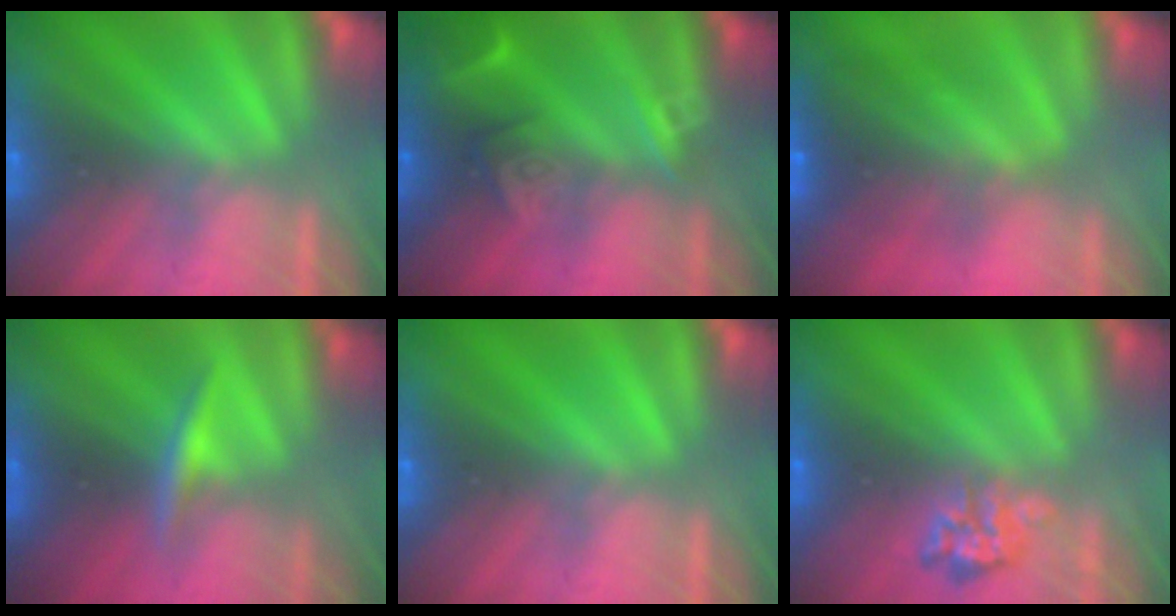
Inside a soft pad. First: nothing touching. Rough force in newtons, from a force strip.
{"total": 2.4}
{"total": 5.7}
{"total": 2.6}
{"total": 0.0}
{"total": 2.4}